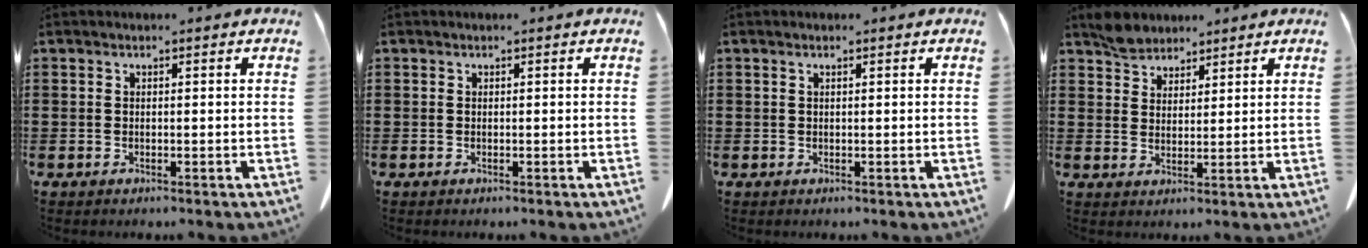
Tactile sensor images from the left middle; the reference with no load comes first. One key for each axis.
{"total": 0.0}
{"total": 0.5, "fx": 0.3, "fy": 0.1, "fz": 0.5, "tx": -0.010, "ty": 0.001, "tz": 0.005}
{"total": 3.7, "fx": 3.3, "fy": 1.7, "fz": 0.7, "tx": -0.025, "ty": 0.004, "tz": 0.065}